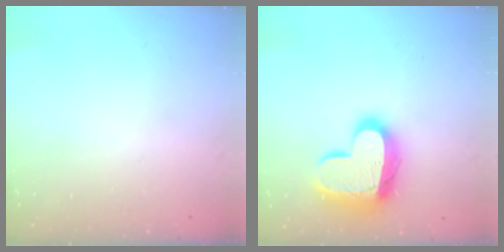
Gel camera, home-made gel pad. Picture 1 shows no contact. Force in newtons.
{"total": 15.7, "press": 15.7, "slide": 1.2}